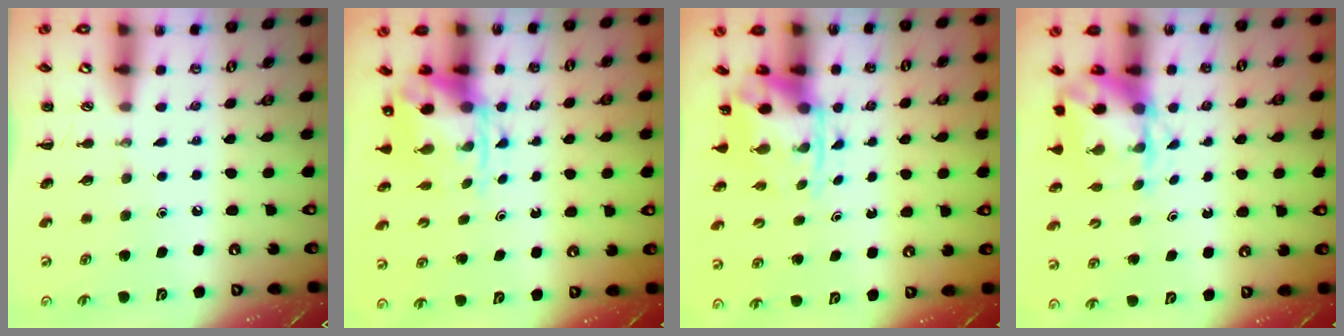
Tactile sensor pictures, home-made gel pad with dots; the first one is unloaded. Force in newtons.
{"total": 4.9, "press": 4.8, "slide": 0.8}
{"total": 4.0, "press": 3.8, "slide": 1.2}
{"total": 4.8, "press": 4.8, "slide": 0.7}